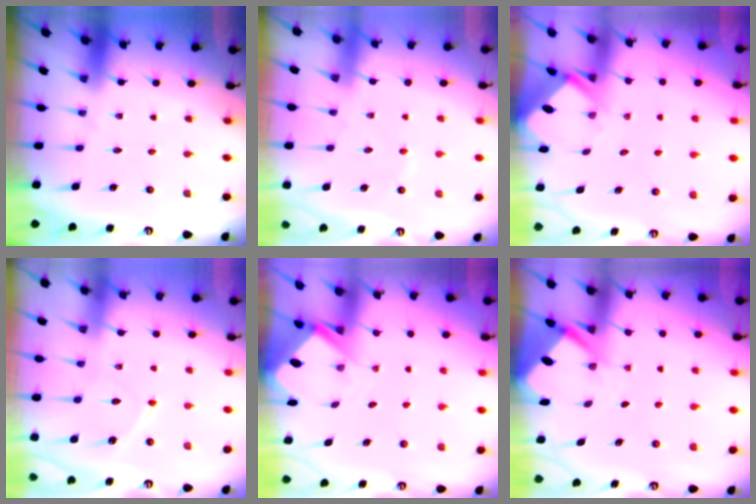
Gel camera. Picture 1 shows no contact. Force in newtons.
{"total": 1.6, "press": 1.6, "slide": 0.3}
{"total": 2.4, "press": 2.4, "slide": 0.1}
{"total": 8.0, "press": 8.0, "slide": 0.8}
{"total": 2.3, "press": 2.3, "slide": 0.1}
{"total": 2.7, "press": 2.7, "slide": 0.3}